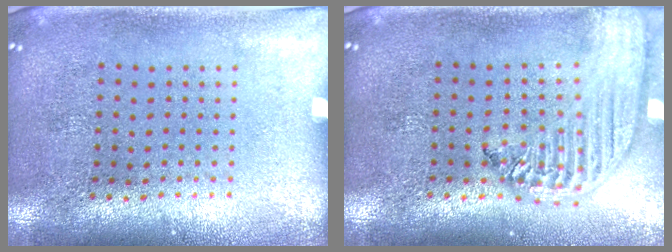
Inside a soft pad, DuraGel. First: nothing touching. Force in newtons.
{"total": 2.5, "press": 2.1, "slide": 1.4}